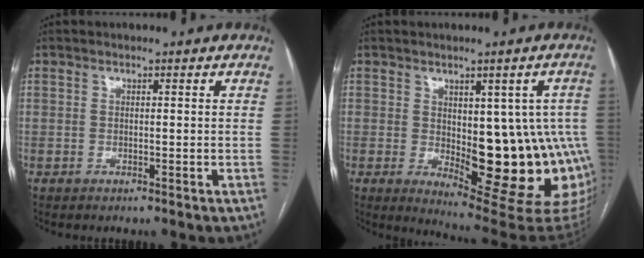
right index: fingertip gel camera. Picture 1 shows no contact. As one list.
[{"total": 17.9, "force": [-2.0, 6.8, 16.5], "torque": [-0.136, 0.008, -0.001]}]